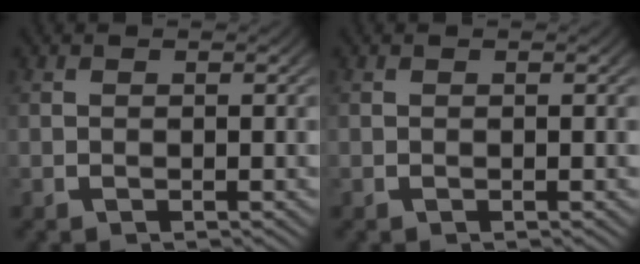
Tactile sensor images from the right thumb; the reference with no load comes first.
{"total": 0.0}